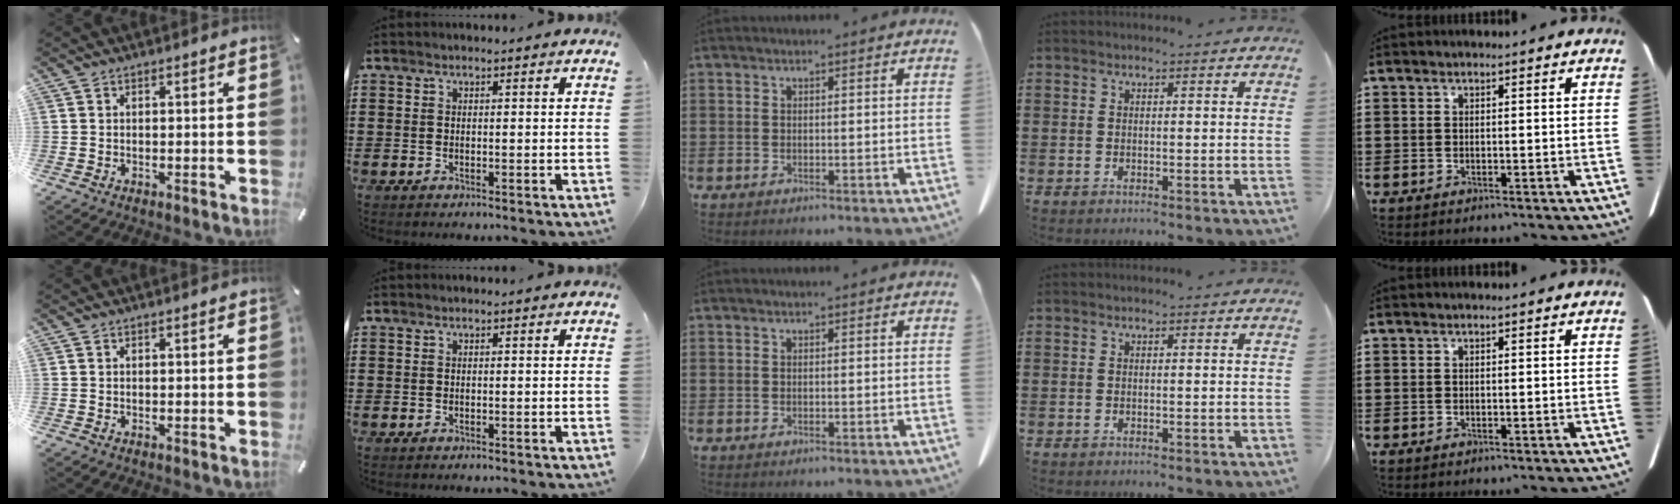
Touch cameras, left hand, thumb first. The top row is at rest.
{}